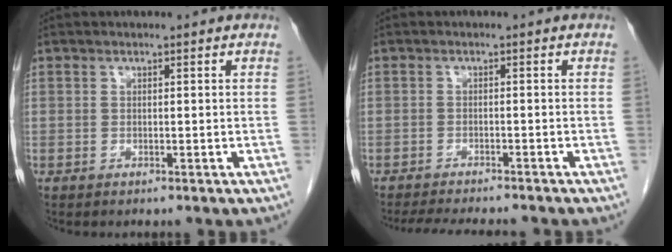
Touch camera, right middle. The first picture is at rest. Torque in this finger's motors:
{"motor_torque": [0.28, -0.21, 0.06, 0.02]}